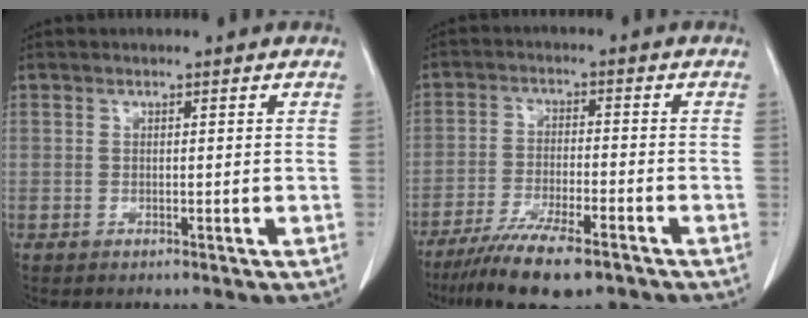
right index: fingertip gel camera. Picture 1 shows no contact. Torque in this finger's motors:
{"motor_torque": [0.96, -0.88, 0.28, 0.11]}